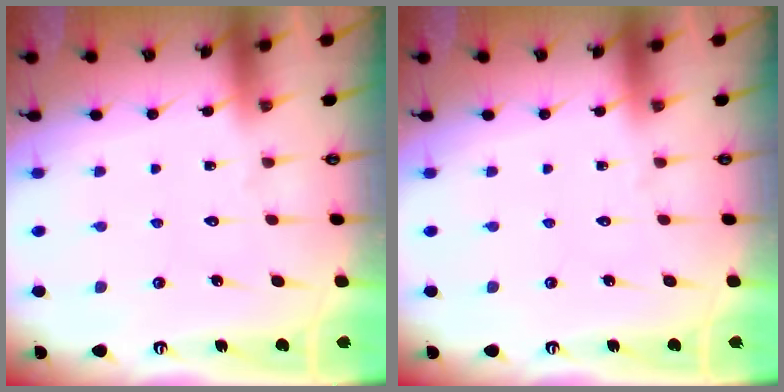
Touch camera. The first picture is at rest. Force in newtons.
{"total": 0.0}